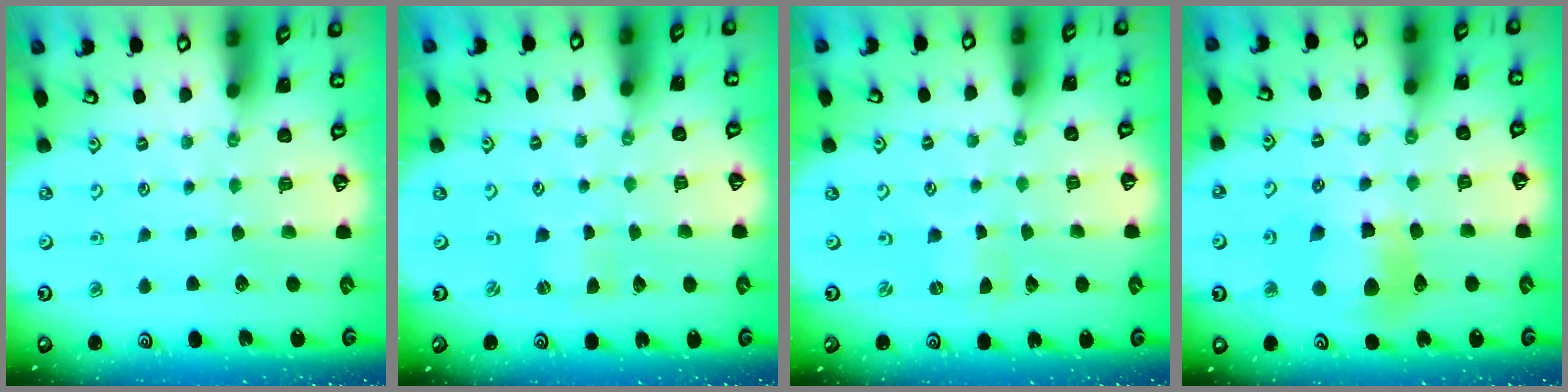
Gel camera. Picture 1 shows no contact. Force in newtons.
{"total": 0.0}
{"total": 0.0}
{"total": 11.3, "press": 11.2, "slide": 1.5}